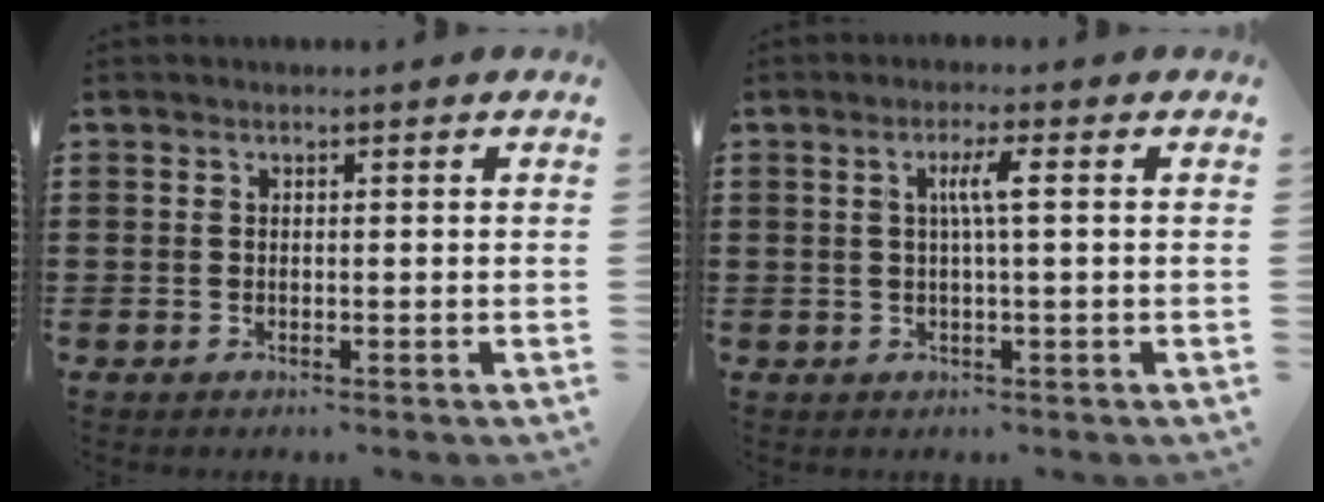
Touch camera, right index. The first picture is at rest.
{"total": 3.4, "force": [0.4, 0.0, 3.4], "torque": [-0.065, -0.001, 0.003]}